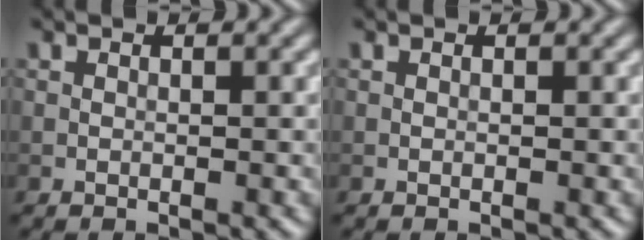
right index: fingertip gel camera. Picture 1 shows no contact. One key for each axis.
{"total": 0.0}